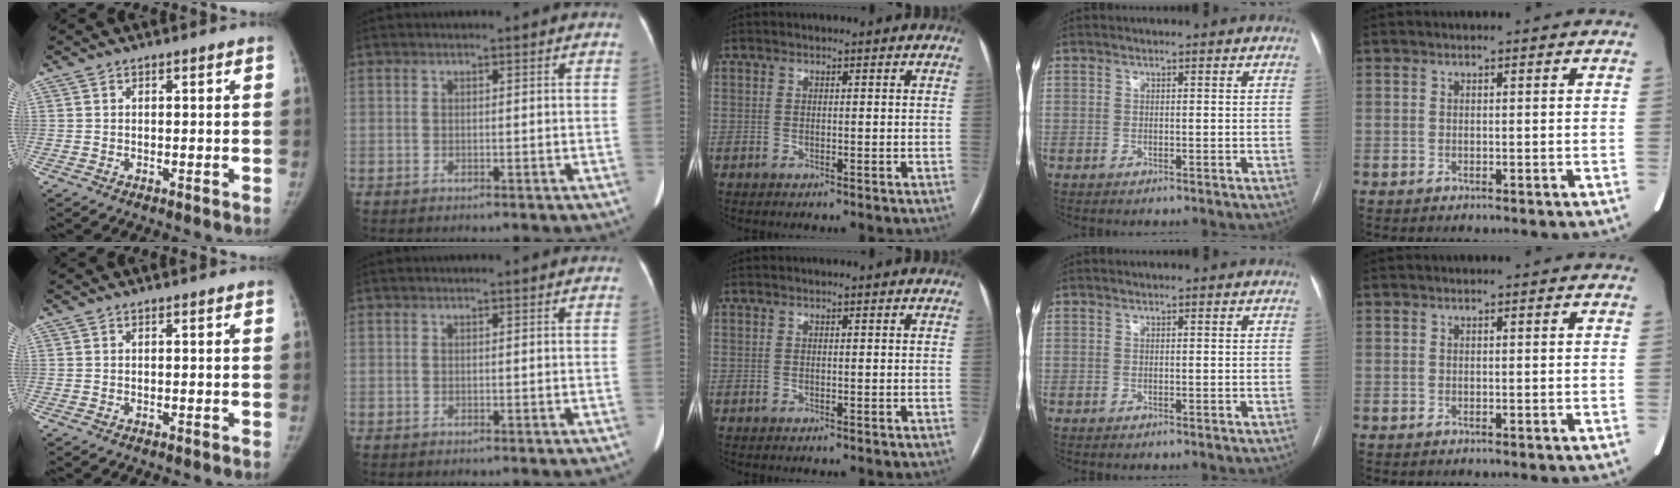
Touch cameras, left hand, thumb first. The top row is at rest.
{}